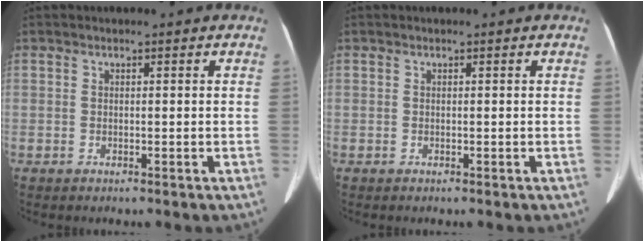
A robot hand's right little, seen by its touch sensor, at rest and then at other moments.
{"total": 0.0}